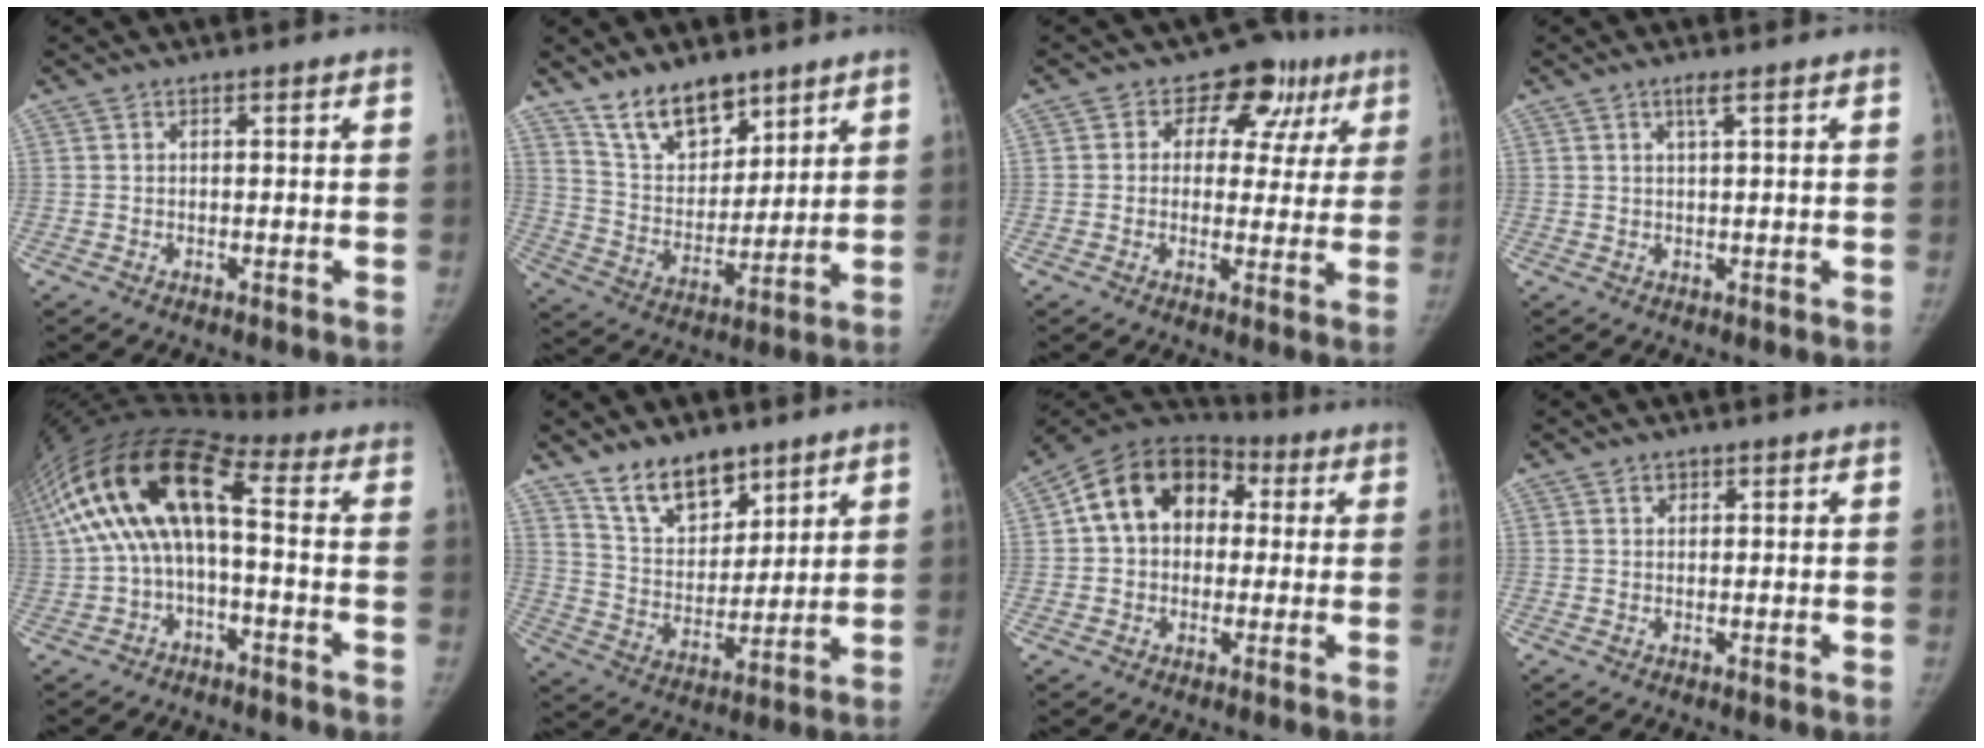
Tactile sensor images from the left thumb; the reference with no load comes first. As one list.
[{"total": 12.6, "force": [9.4, 6.3, 5.5], "torque": [-0.055, -0.069, 0.178]}, {"total": 11.1, "force": [4.6, 8.5, 5.5], "torque": [-0.005, 0.006, 0.053]}, {"total": 1.7, "force": [0.9, 0.1, 1.4], "torque": [-0.031, -0.001, 0.019]}, {"total": 18.2, "force": [0.2, 8.4, 16.2], "torque": [-0.332, 0.062, -0.007]}, {"total": 12.1, "force": [8.8, 6.4, 5.3], "torque": [-0.049, -0.068, 0.164]}, {"total": 15.7, "force": [2.6, 11.9, 9.9], "torque": [-0.140, 0.035, 0.031]}, {"total": 1.2, "force": [0.7, 1.0, 0.3], "torque": [0.004, -0.002, 0.010]}]